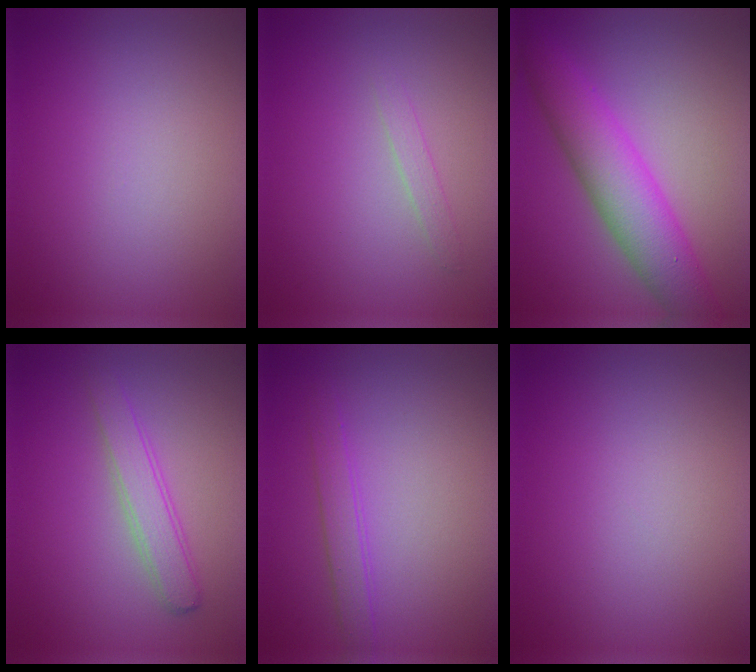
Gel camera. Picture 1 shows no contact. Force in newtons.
{"total": 1.0, "press": 1.0, "slide": 0.1}
{"total": 6.4, "press": 6.4, "slide": 0.2}
{"total": 2.5, "press": 2.5, "slide": 0.1}
{"total": 1.7, "press": 1.7, "slide": 0.0}
{"total": 0.0}